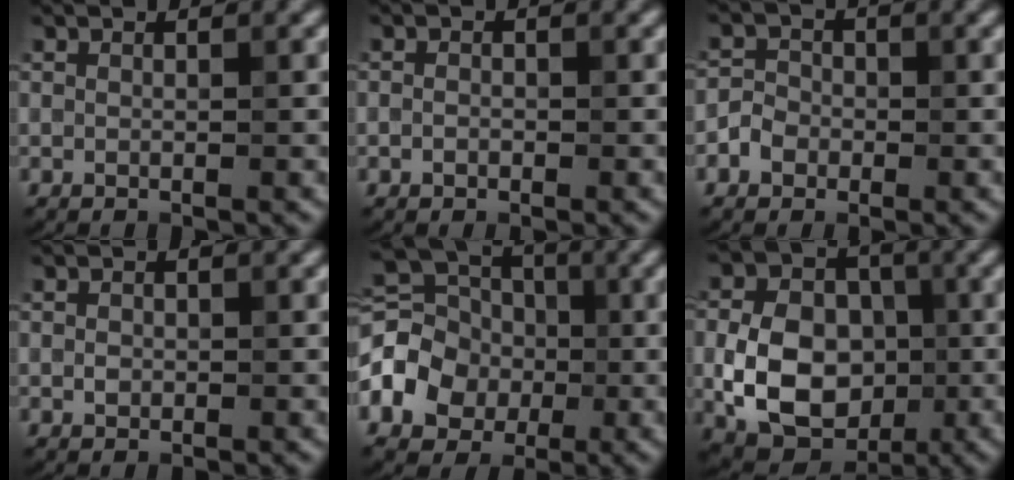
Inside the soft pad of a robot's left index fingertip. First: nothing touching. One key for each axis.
{"total": 0.7, "fx": -0.3, "fy": 0.6, "fz": 0.3, "tx": -0.004, "ty": -0.001, "tz": -0.007}
{"total": 2.0, "fx": -0.8, "fy": 1.7, "fz": 0.6, "tx": 0.002, "ty": 0.001, "tz": -0.022}
{"total": 0.7, "fx": -0.1, "fy": 0.6, "fz": 0.4, "tx": -0.004, "ty": -0.003, "tz": -0.002}
{"total": 7.7, "fx": -1.7, "fy": 6.4, "fz": 3.9, "tx": -0.071, "ty": 0.000, "tz": -0.045}
{"total": 8.7, "fx": -1.7, "fy": 6.6, "fz": 5.5, "tx": -0.102, "ty": -0.006, "tz": -0.035}